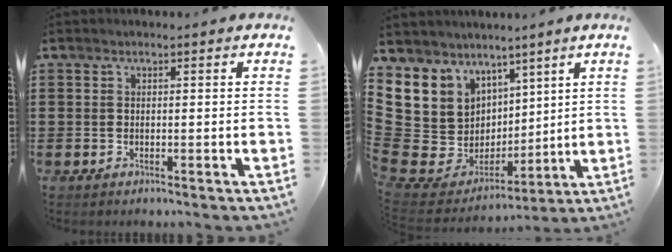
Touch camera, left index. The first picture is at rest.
{"total": 9.1, "force": [3.8, 8.2, 1.0], "torque": [-0.079, -0.045, 0.085]}